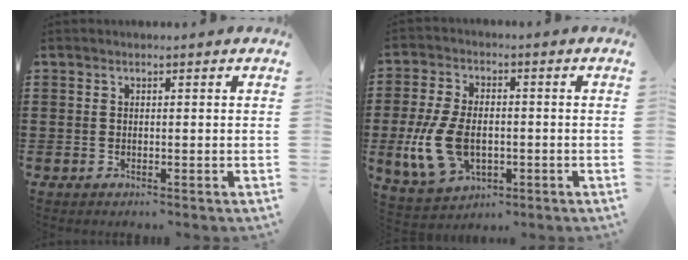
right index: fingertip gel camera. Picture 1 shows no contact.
{"total": 10.2, "force": [-2.0, 6.3, 7.7], "torque": [-0.192, -0.003, -0.040]}